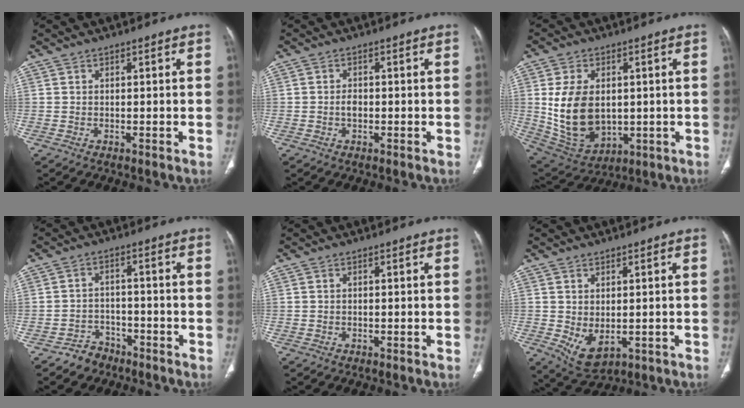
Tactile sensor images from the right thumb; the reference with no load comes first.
{"total": 1.6, "force": [-0.3, 1.0, 1.2], "torque": [-0.019, 0.003, -0.006]}
{"total": 15.2, "force": [0.7, 10.2, 11.2], "torque": [-0.187, -0.010, 0.041]}
{"total": 4.6, "force": [-3.6, 2.8, 0.3], "torque": [0.005, 0.031, -0.062]}
{"total": 0.0}
{"total": 5.9, "force": [-0.8, 3.3, 4.8], "torque": [-0.078, -0.007, 0.008]}